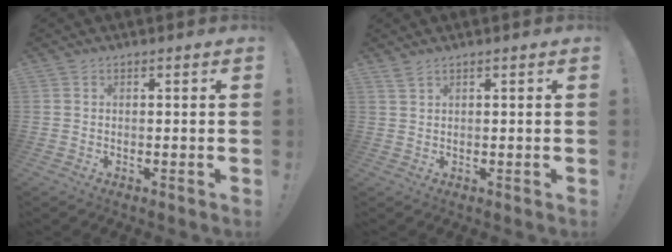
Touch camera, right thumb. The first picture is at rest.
{"total": 1.7, "force": [1.4, 0.2, 0.8], "torque": [-0.019, 0.000, 0.026]}